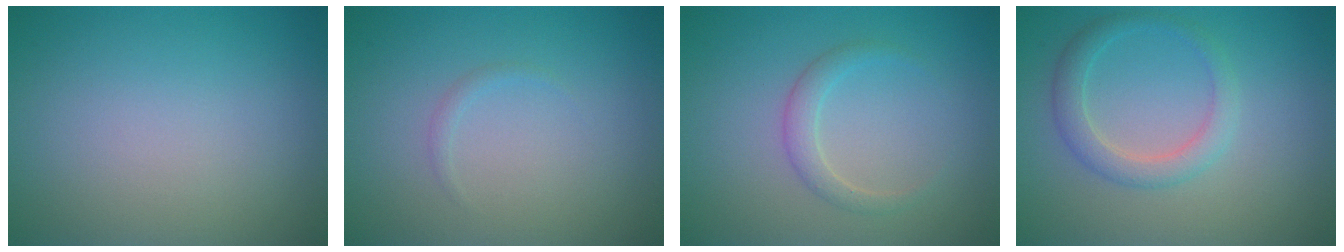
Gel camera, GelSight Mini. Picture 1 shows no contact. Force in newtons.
{"total": 0.6, "press": 0.6, "slide": 0.1}
{"total": 1.6, "press": 1.6, "slide": 0.1}
{"total": 2.5, "press": 2.5, "slide": 0.1}